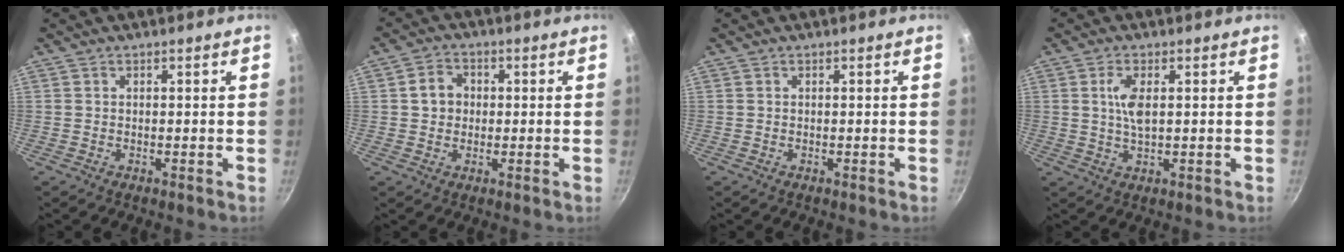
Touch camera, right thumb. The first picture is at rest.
{"total": 4.8, "force": [0.4, 4.2, 2.4], "torque": [-0.020, 0.010, 0.000]}
{"total": 0.0}
{"total": 4.8, "force": [0.9, 2.0, 4.2], "torque": [-0.083, -0.001, 0.018]}